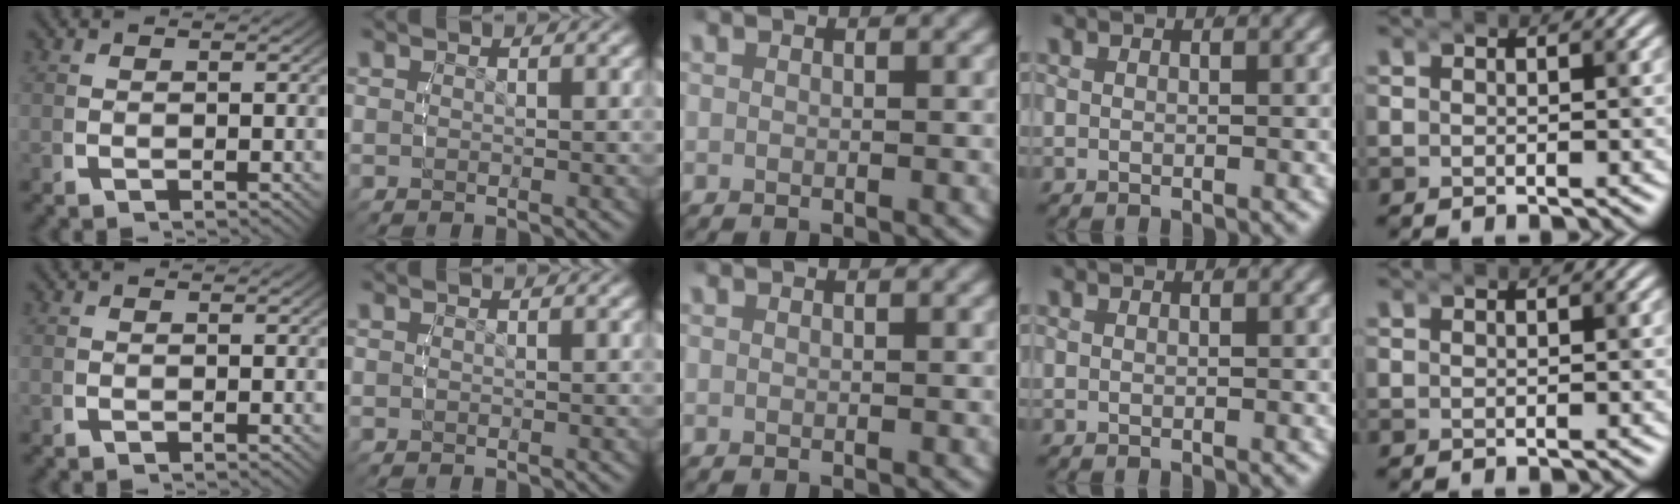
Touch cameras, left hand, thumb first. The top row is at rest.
{}